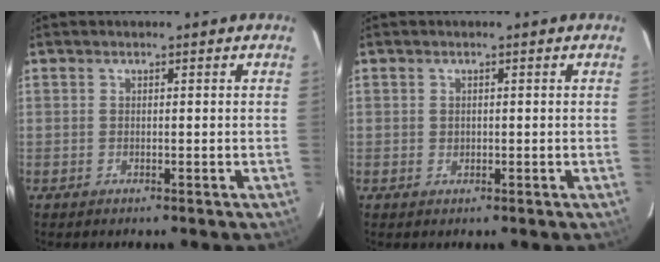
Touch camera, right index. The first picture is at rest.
{"total": 0.9, "force": [-0.1, 0.8, 0.2], "torque": [0.000, -0.001, 0.000]}